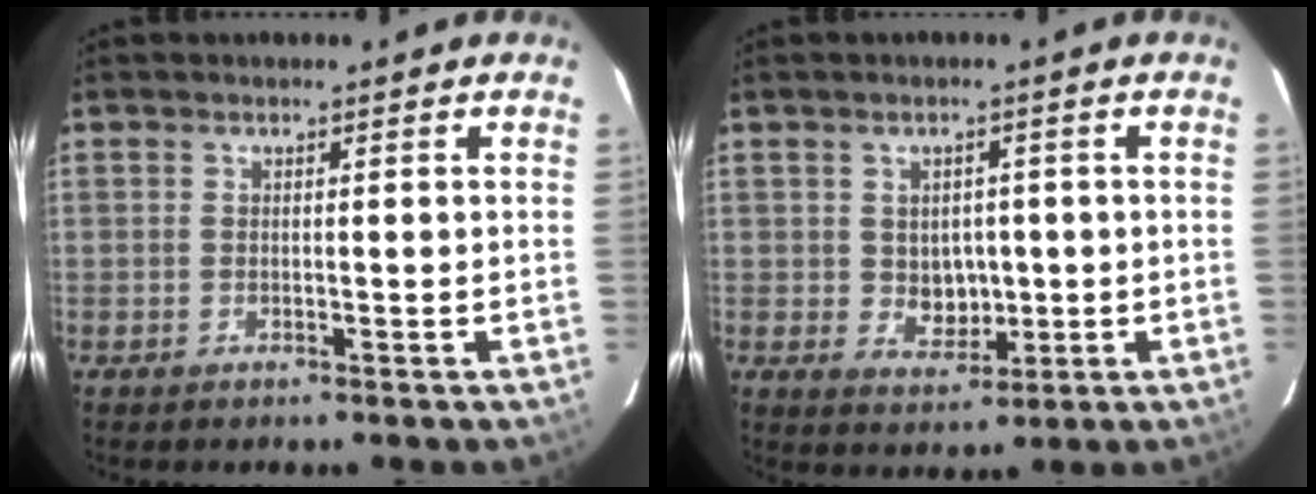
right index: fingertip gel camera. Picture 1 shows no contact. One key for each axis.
{"total": 4.9, "fx": 0.0, "fy": 4.3, "fz": 2.4, "tx": -0.042, "ty": 0.003, "tz": 0.011}